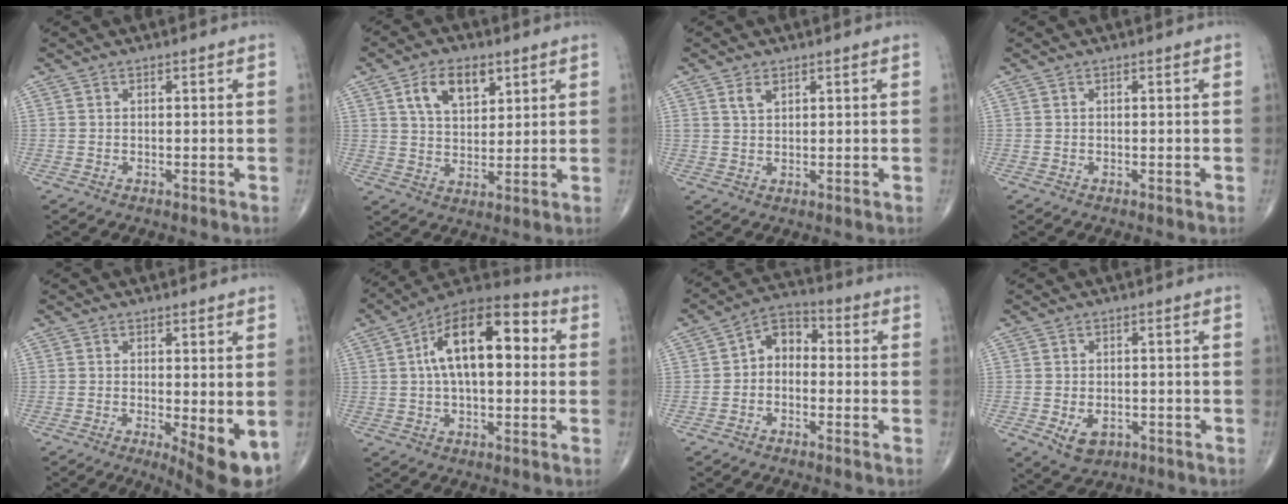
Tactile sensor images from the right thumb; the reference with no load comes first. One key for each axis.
{"total": 9.0, "fx": 4.3, "fy": 5.2, "fz": 6.0, "tx": -0.085, "ty": -0.017, "tz": 0.078}
{"total": 2.3, "fx": 1.4, "fy": 1.3, "fz": 1.4, "tx": -0.022, "ty": -0.005, "tz": 0.031}
{"total": 0.0}
{"total": 7.9, "fx": -1.4, "fy": 2.4, "fz": 7.4, "tx": -0.100, "ty": -0.020, "tz": -0.014}
{"total": 17.2, "fx": 2.9, "fy": 8.6, "fz": 14.6, "tx": -0.220, "ty": 0.036, "tz": 0.037}
{"total": 6.3, "fx": -0.6, "fy": 4.5, "fz": 4.3, "tx": -0.044, "ty": 0.030, "tz": -0.031}
{"total": 4.7, "fx": -1.6, "fy": 3.3, "fz": 3.0, "tx": -0.044, "ty": 0.002, "tz": -0.014}